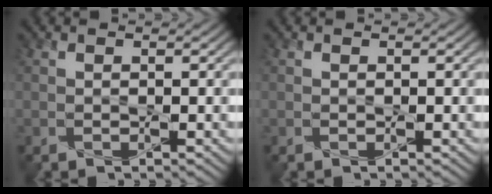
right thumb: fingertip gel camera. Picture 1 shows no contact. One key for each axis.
{"total": 0.0}